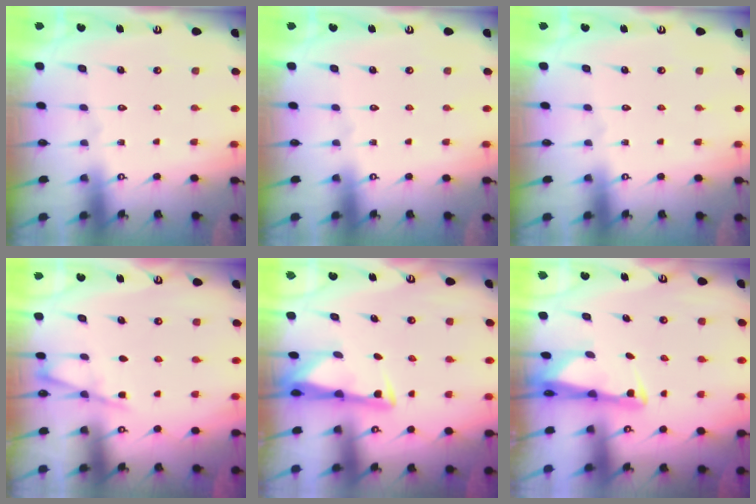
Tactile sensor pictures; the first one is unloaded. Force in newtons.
{"total": 0.0}
{"total": 0.0}
{"total": 4.0, "press": 4.0, "slide": 0.3}
{"total": 3.3, "press": 3.3, "slide": 0.5}
{"total": 2.7, "press": 2.6, "slide": 0.5}